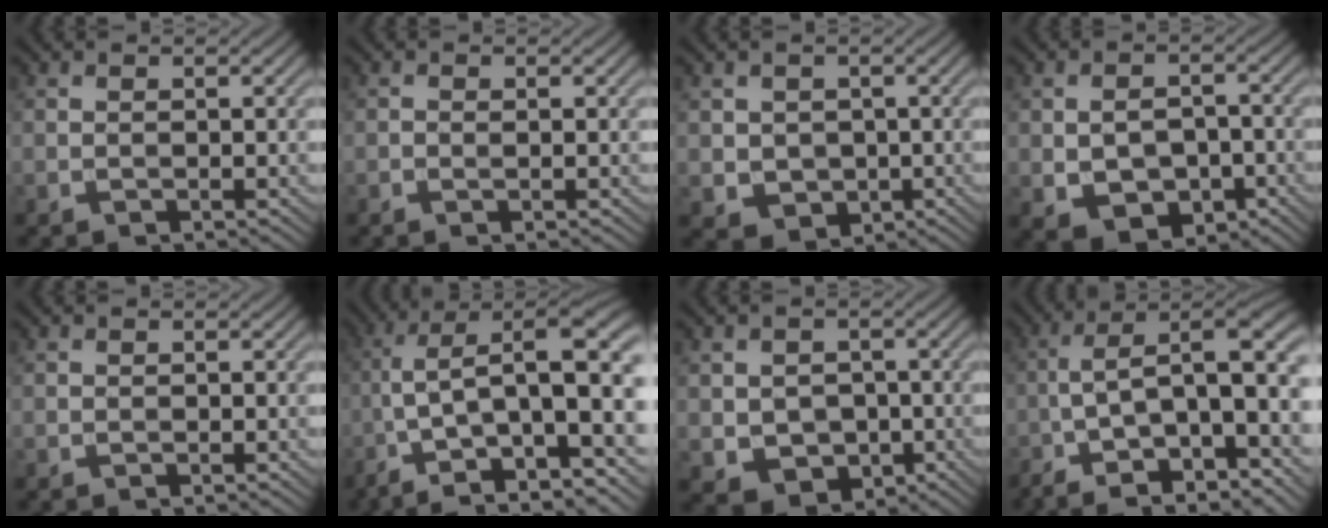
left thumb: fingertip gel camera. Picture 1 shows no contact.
{"total": 0.6, "force": [-0.1, 0.1, 0.6], "torque": [-0.011, -0.001, -0.003]}
{"total": 3.7, "force": [0.1, 3.4, 1.4], "torque": [-0.049, -0.012, -0.001]}
{"total": 6.4, "force": [-2.1, 4.3, 4.3], "torque": [-0.082, -0.014, -0.029]}
{"total": 0.0}
{"total": 15.5, "force": [-2.4, 6.5, 13.9], "torque": [-0.252, -0.001, -0.038]}
{"total": 5.3, "force": [-1.1, 4.5, 2.5], "torque": [-0.066, -0.020, -0.021]}
{"total": 14.9, "force": [-3.6, 4.8, 13.7], "torque": [-0.244, 0.006, -0.052]}